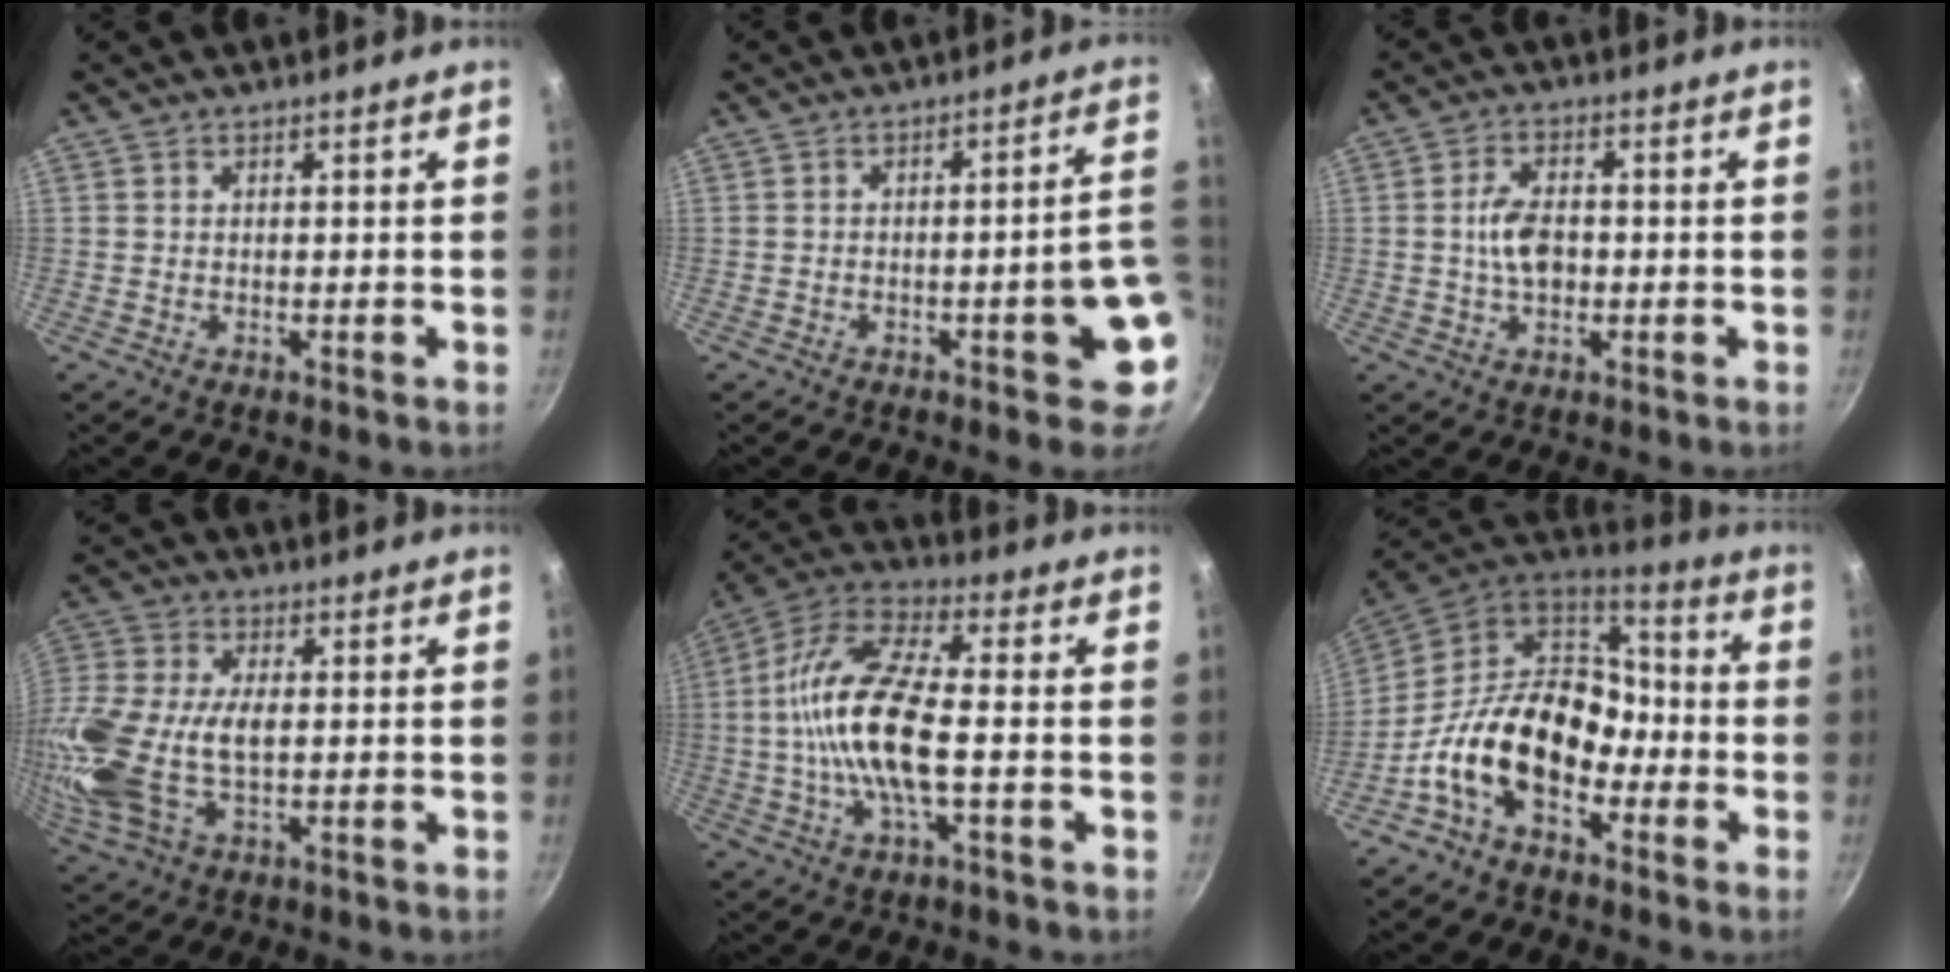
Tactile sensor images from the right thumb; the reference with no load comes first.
{"total": 10.0, "force": [-2.1, 2.9, 9.4], "torque": [-0.089, 0.029, -0.023]}
{"total": 6.3, "force": [-0.4, 3.7, 5.1], "torque": [-0.085, 0.012, -0.013]}
{"total": 19.6, "force": [-1.3, 10.8, 16.4], "torque": [-0.381, 0.002, -0.030]}
{"total": 16.1, "force": [-1.4, 5.5, 15.0], "torque": [-0.296, 0.033, -0.045]}
{"total": 18.6, "force": [-6.0, 12.2, 12.7], "torque": [-0.187, 0.059, -0.127]}